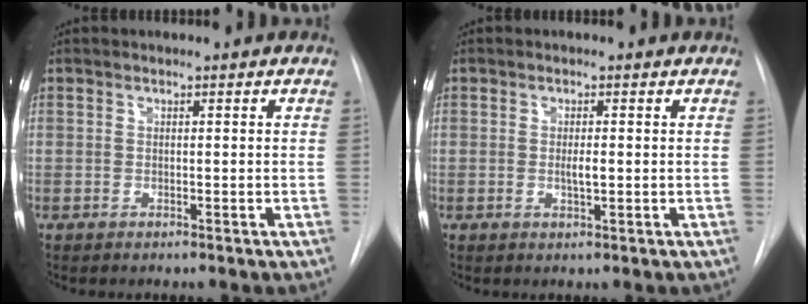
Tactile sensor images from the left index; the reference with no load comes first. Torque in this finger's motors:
{"motor_torque": [0.59, -0.12, 0.02, 0.03]}